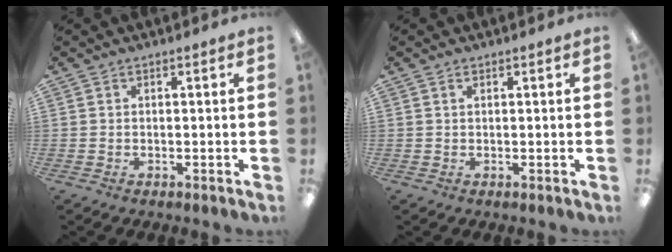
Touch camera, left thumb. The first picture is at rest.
{"total": 0.6, "force": [0.4, 0.3, 0.4], "torque": [-0.009, 0.003, 0.006]}